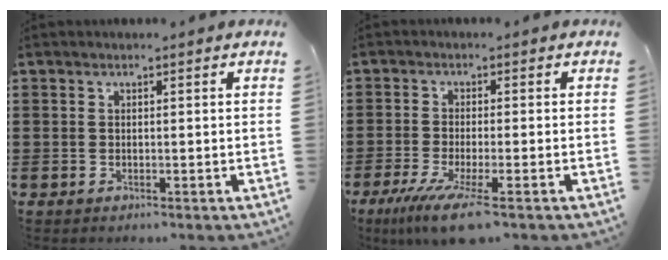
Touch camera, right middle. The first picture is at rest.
{"total": 6.4, "force": [-3.7, 0.3, 5.2], "torque": [-0.110, -0.023, -0.068]}